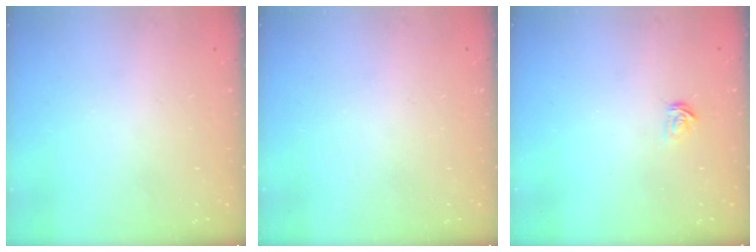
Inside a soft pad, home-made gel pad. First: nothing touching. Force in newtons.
{"total": 0.0}
{"total": 3.2, "press": 3.2, "slide": 0.2}